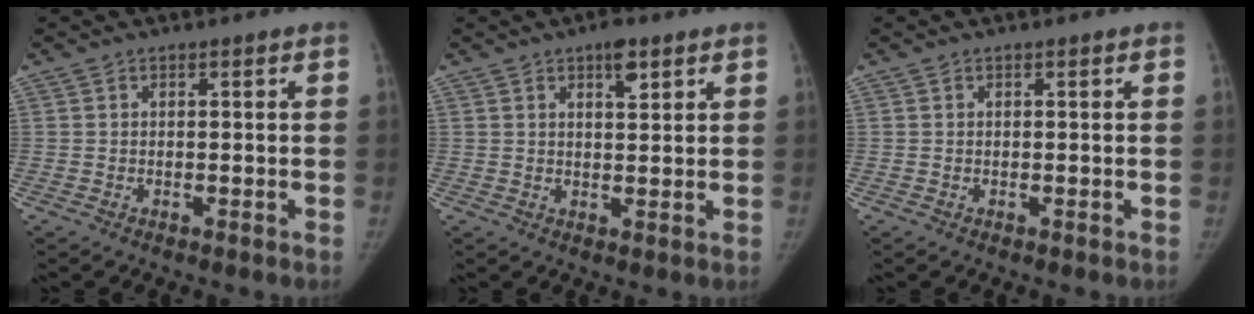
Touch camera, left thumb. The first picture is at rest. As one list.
[{"total": 3.7, "force": [2.3, 1.3, 2.6], "torque": [-0.028, -0.012, 0.035]}, {"total": 0.0}]